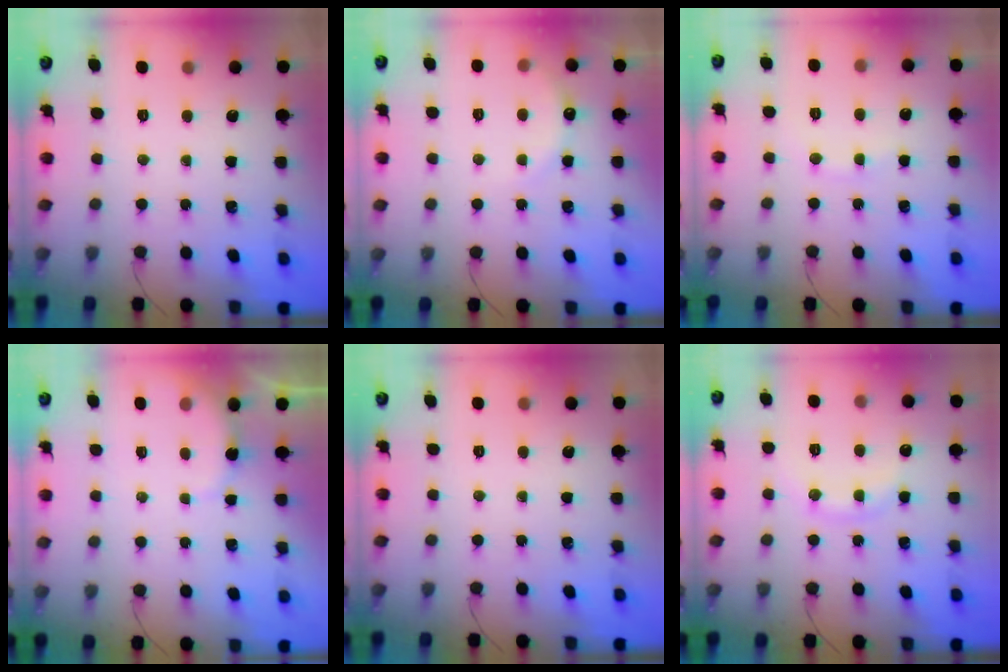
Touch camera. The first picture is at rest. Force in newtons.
{"total": 3.9, "press": 3.7, "slide": 0.9}
{"total": 5.8, "press": 5.6, "slide": 1.6}
{"total": 2.3, "press": 2.2, "slide": 0.6}
{"total": 0.0}
{"total": 8.1, "press": 8.0, "slide": 1.1}